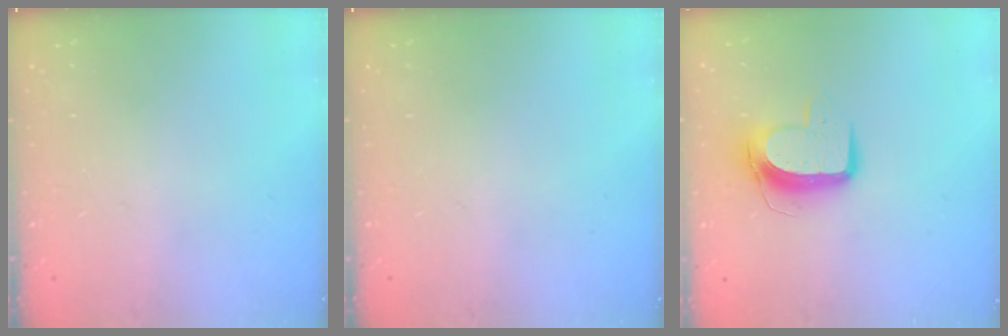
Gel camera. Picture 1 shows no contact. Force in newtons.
{"total": 0.0}
{"total": 10.2, "press": 10.2, "slide": 0.2}